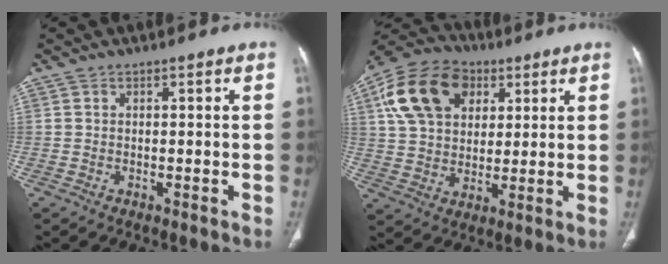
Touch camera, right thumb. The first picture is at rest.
{"total": 17.9, "force": [6.6, 12.5, 11.0], "torque": [-0.191, 0.004, 0.115]}